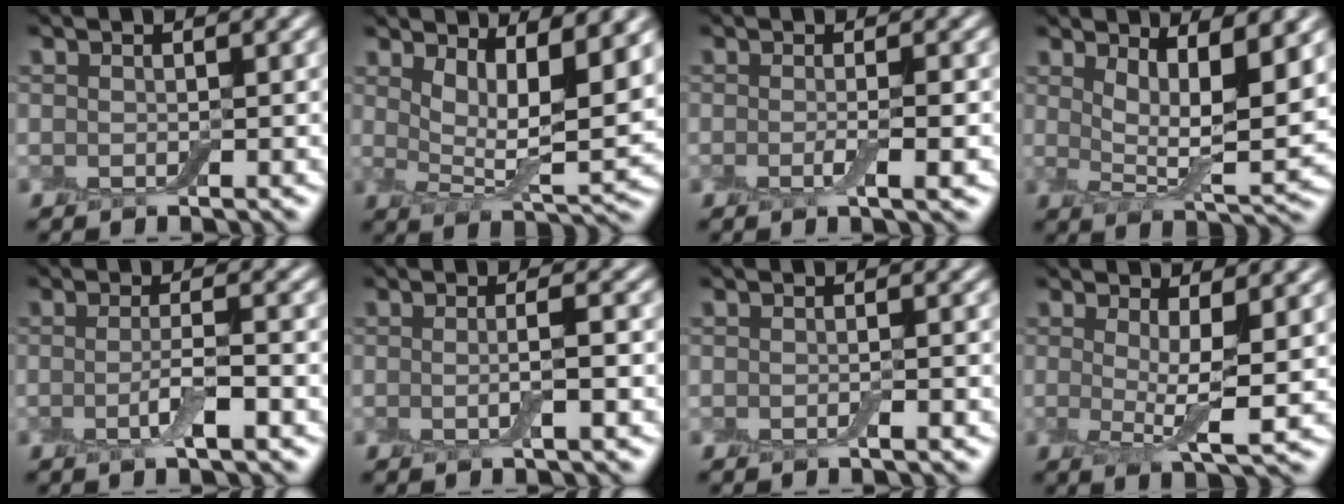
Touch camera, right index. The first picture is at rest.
{"total": 7.6, "force": [3.6, 2.4, 6.3], "torque": [-0.111, -0.011, 0.068]}
{"total": 2.1, "force": [-0.4, 0.3, 2.1], "torque": [-0.039, -0.007, -0.012]}
{"total": 6.9, "force": [2.8, 2.1, 6.0], "torque": [-0.103, -0.014, 0.053]}
{"total": 3.0, "force": [-0.7, 0.6, 2.9], "torque": [-0.056, -0.006, -0.015]}
{"total": 2.5, "force": [-0.2, 0.5, 2.5], "torque": [-0.042, -0.007, -0.010]}
{"total": 0.8, "force": [-0.3, 0.0, 0.7], "torque": [-0.011, -0.001, -0.006]}
{"total": 4.1, "force": [0.8, 0.9, 3.9], "torque": [-0.063, -0.013, 0.012]}